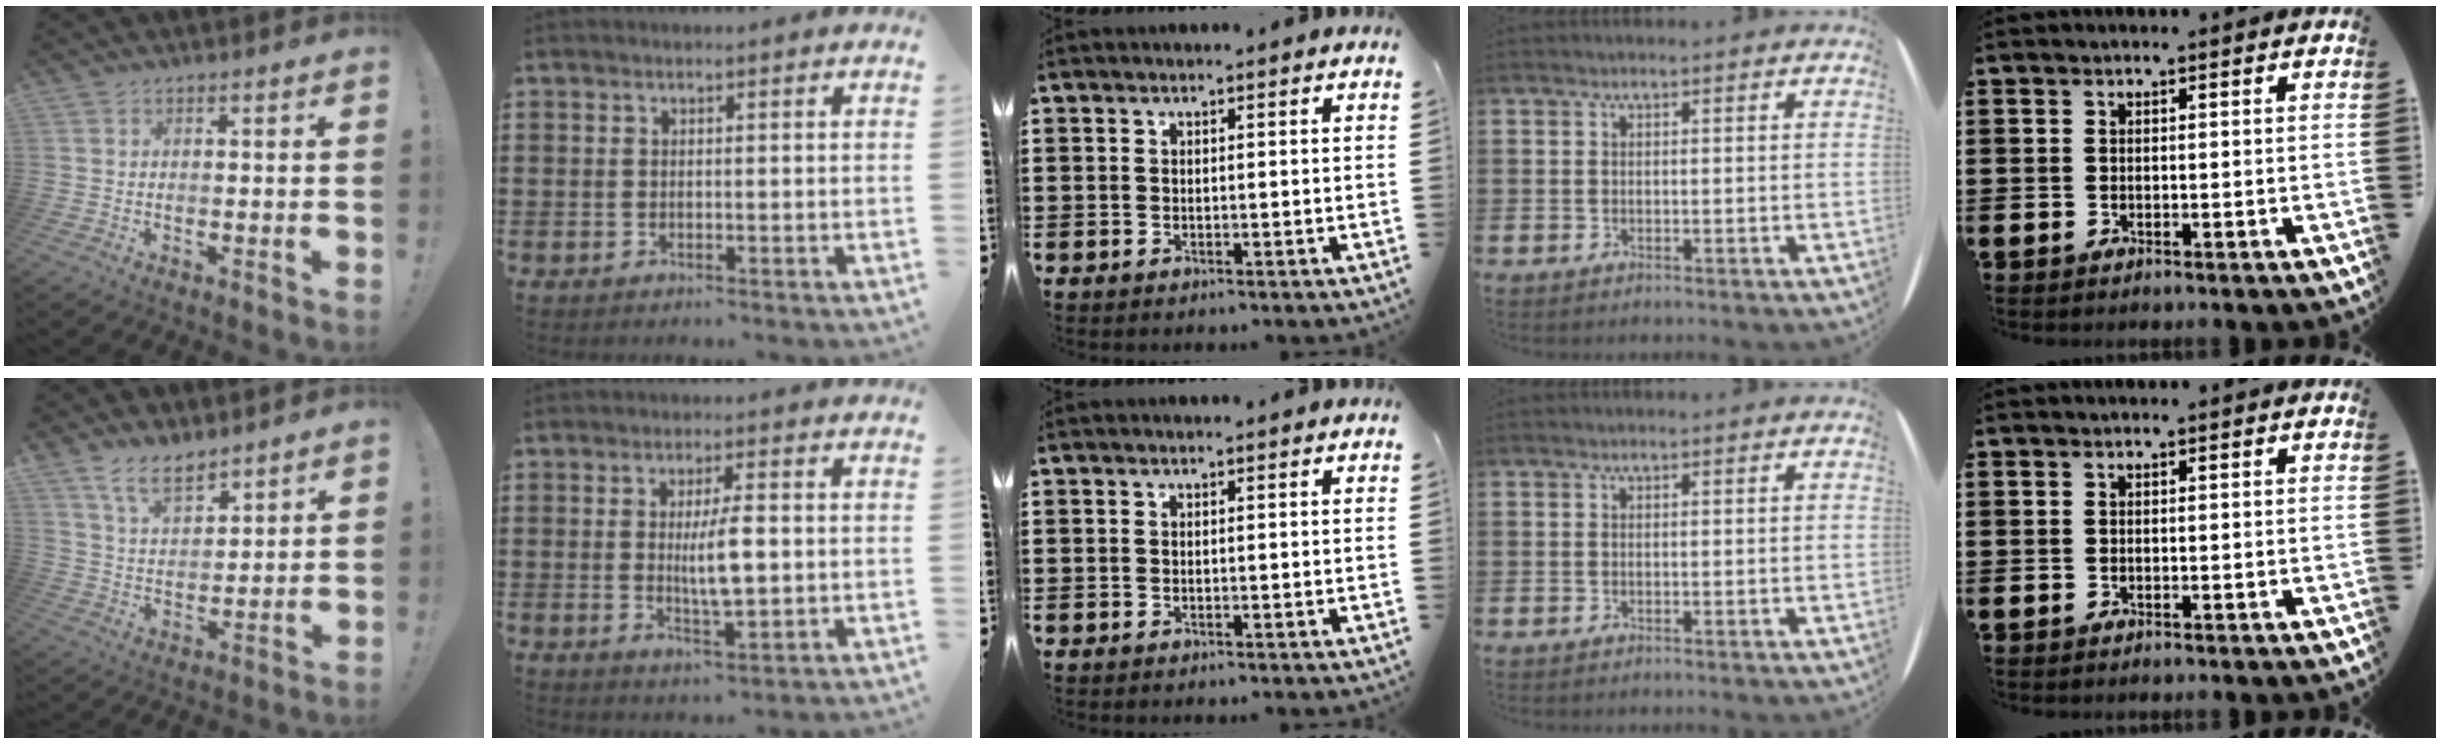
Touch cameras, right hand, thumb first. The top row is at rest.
{"thumb": {"total": 9.7, "force": [7.5, 4.0, 4.7], "torque": [-0.090, -0.042, 0.145]}, "index": {"total": 6.7, "force": [0.0, 2.0, 6.4], "torque": [-0.121, -0.005, -0.008]}}